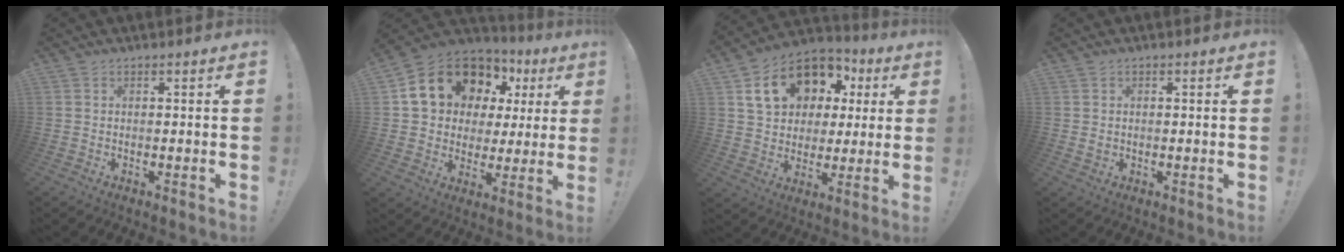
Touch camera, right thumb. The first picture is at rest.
{"total": 17.3, "force": [9.0, 12.3, 8.3], "torque": [-0.146, -0.042, 0.189]}
{"total": 18.0, "force": [7.0, 13.5, 9.6], "torque": [-0.149, -0.014, 0.146]}
{"total": 1.4, "force": [0.2, 1.2, 0.6], "torque": [-0.012, 0.006, 0.003]}